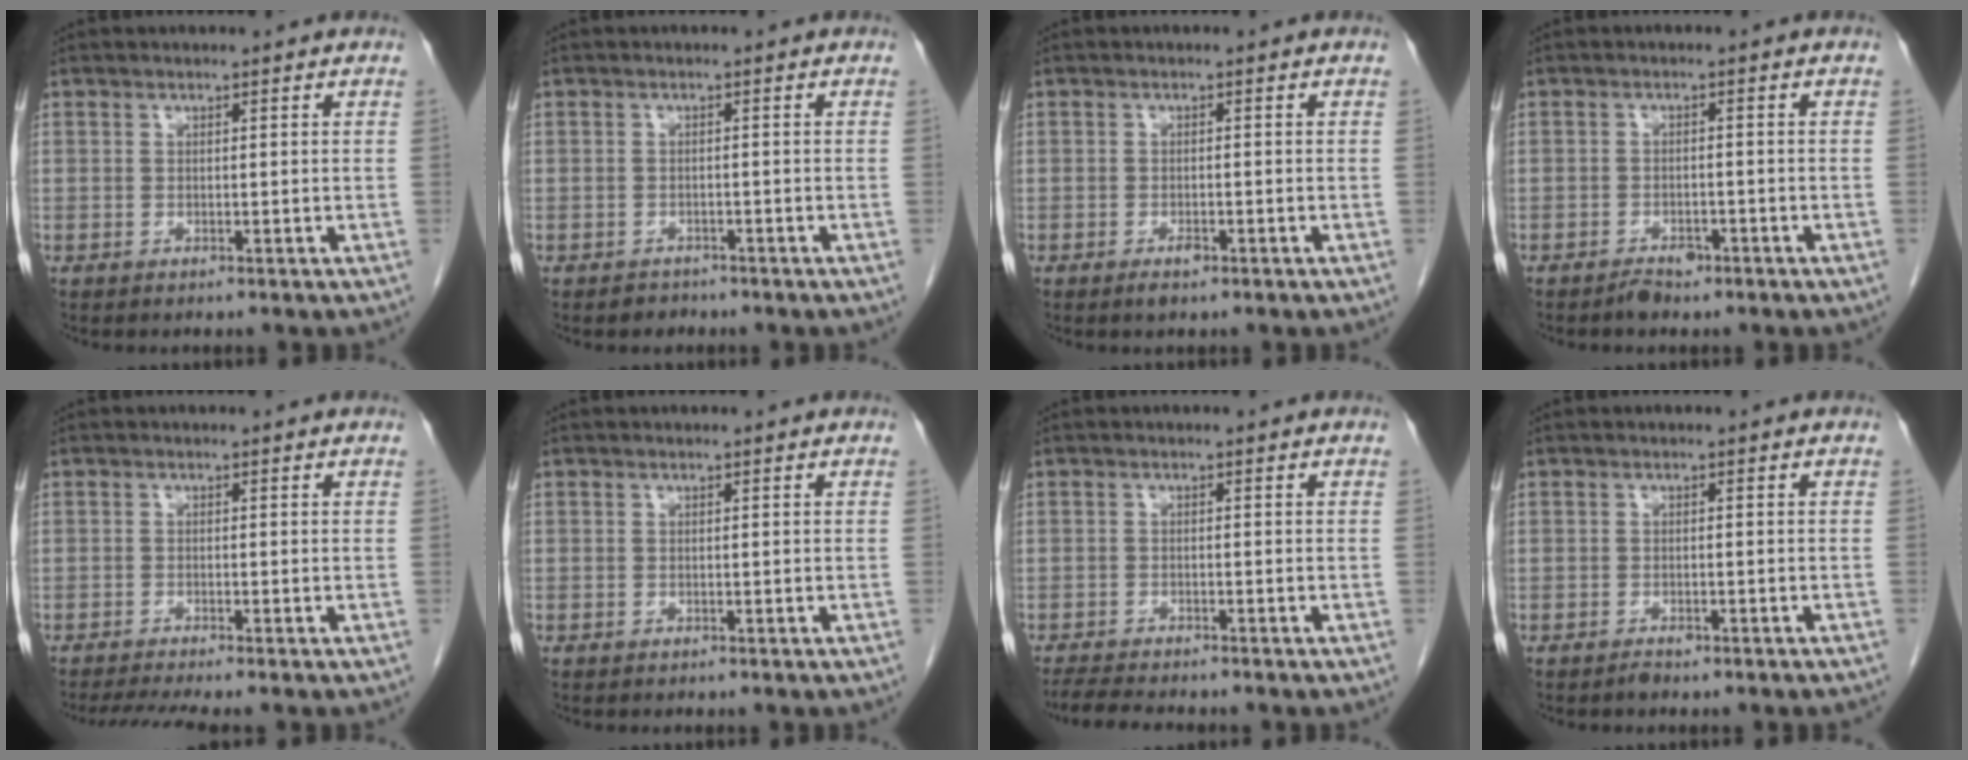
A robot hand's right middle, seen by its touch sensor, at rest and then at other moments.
{"total": 1.4, "force": [-1.1, 0.9, -0.1], "torque": [-0.004, 0.003, -0.019]}
{"total": 1.7, "force": [-1.0, 0.6, 1.1], "torque": [-0.018, 0.000, -0.013]}
{"total": 2.5, "force": [-1.9, 1.3, 1.1], "torque": [-0.019, 0.002, -0.022]}
{"total": 4.7, "force": [-4.0, -0.5, 2.4], "torque": [-0.037, -0.012, -0.068]}
{"total": 0.0}
{"total": 5.6, "force": [-5.1, 0.5, 2.2], "torque": [-0.037, -0.016, -0.082]}
{"total": 1.6, "force": [-1.4, 0.4, 0.7], "torque": [-0.010, 0.000, -0.018]}